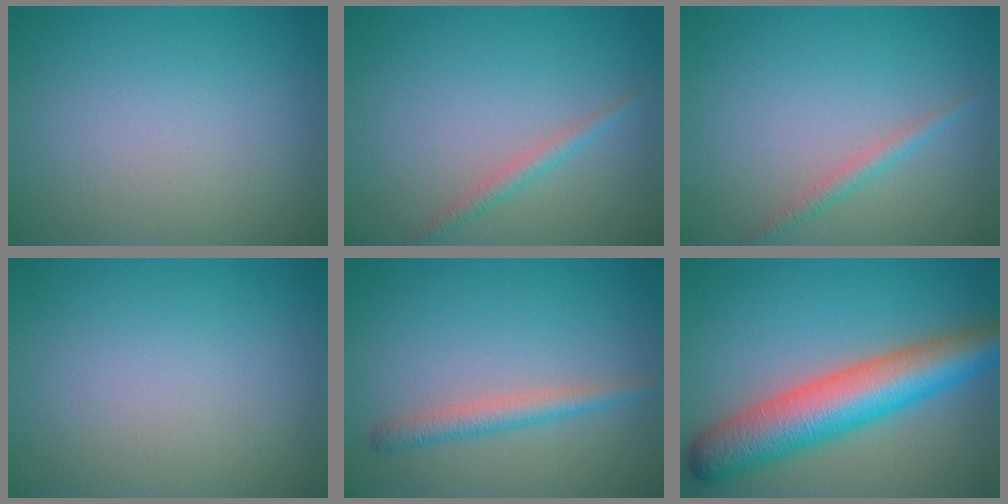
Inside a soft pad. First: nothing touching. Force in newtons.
{"total": 1.4, "press": 1.4, "slide": 0.0}
{"total": 1.4, "press": 1.4, "slide": 0.0}
{"total": 0.0}
{"total": 2.2, "press": 2.2, "slide": 0.1}
{"total": 9.3, "press": 9.3, "slide": 0.4}